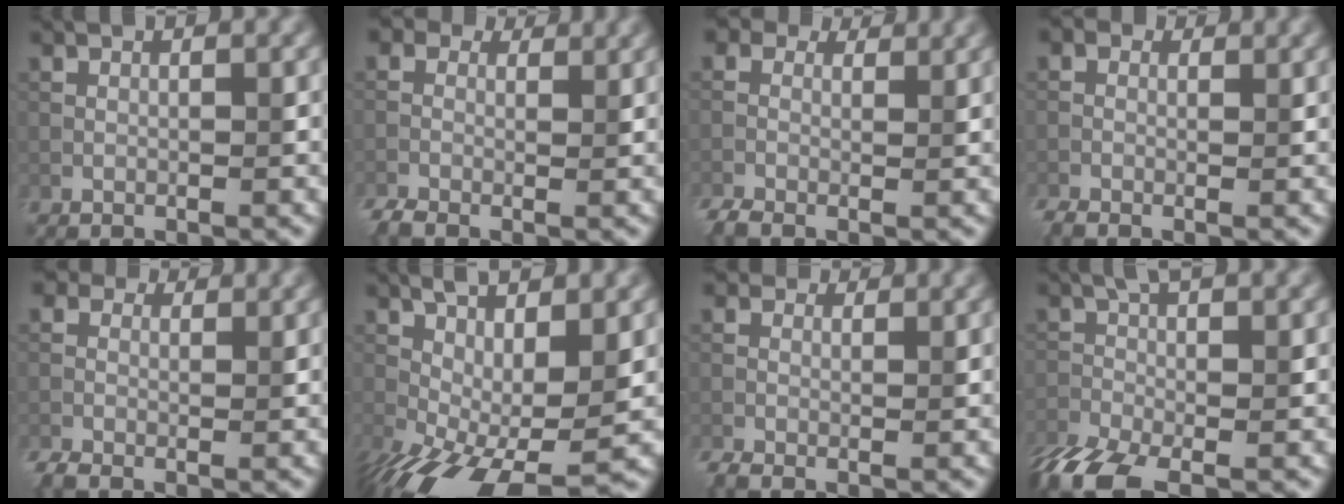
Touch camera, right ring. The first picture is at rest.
{"total": 4.3, "force": [0.3, 3.2, 2.9], "torque": [-0.059, -0.002, 0.002]}
{"total": 4.5, "force": [0.8, 3.3, 3.0], "torque": [-0.064, -0.001, 0.007]}
{"total": 2.8, "force": [-0.7, 2.0, 1.8], "torque": [-0.032, -0.001, -0.011]}
{"total": 3.6, "force": [0.2, 2.7, 2.4], "torque": [-0.050, -0.002, -0.001]}
{"total": 13.8, "force": [-2.0, 5.8, 12.3], "torque": [-0.220, -0.025, -0.009]}
{"total": 2.6, "force": [0.4, 1.9, 1.7], "torque": [-0.039, -0.007, -0.001]}
{"total": 8.4, "force": [-4.4, 2.8, 6.6], "torque": [-0.131, -0.015, -0.088]}